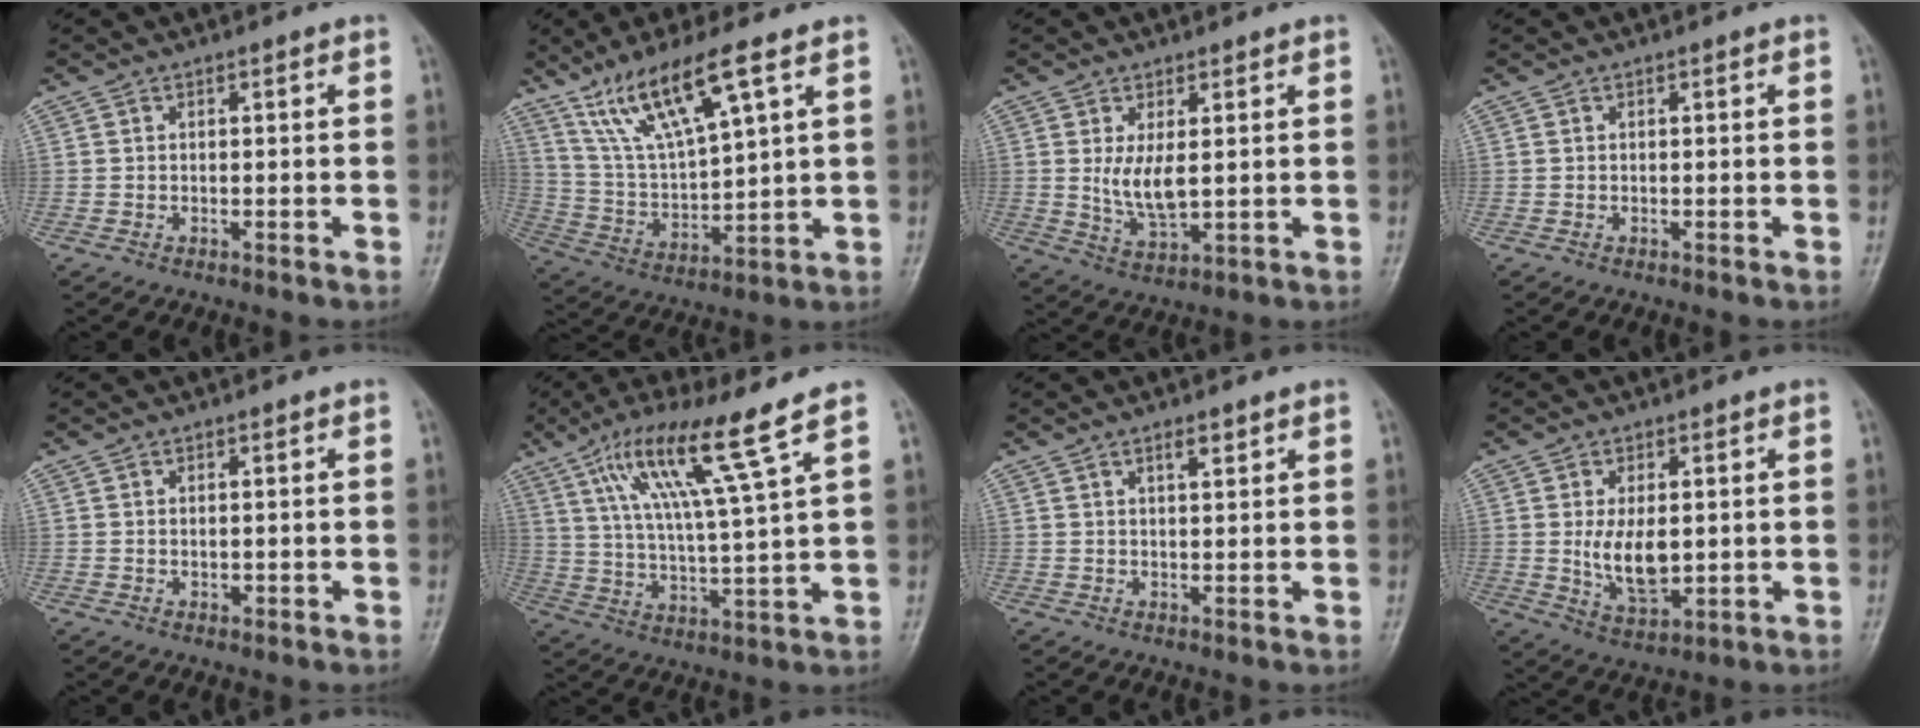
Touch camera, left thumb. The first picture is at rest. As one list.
[{"total": 14.2, "force": [8.5, 2.8, 11.0], "torque": [-0.212, -0.030, 0.178]}, {"total": 5.9, "force": [1.0, 2.6, 5.2], "torque": [-0.095, -0.018, 0.029]}, {"total": 0.0}, {"total": 0.8, "force": [0.2, 0.6, 0.5], "torque": [-0.007, -0.003, 0.005]}, {"total": 14.1, "force": [8.1, -0.1, 11.6], "torque": [-0.214, -0.028, 0.151]}, {"total": 2.2, "force": [1.5, 0.6, 1.5], "torque": [-0.021, -0.010, 0.026]}, {"total": 8.2, "force": [0.5, 4.5, 6.8], "torque": [-0.106, -0.019, 0.021]}]